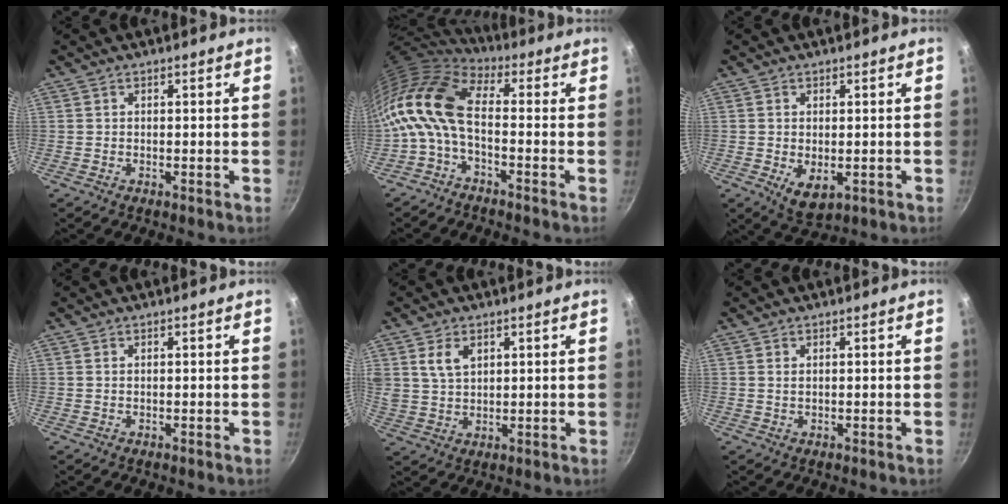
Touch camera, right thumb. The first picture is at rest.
{"total": 11.0, "force": [-1.3, 5.3, 9.5], "torque": [-0.191, 0.026, -0.041]}
{"total": 5.1, "force": [-0.8, 3.0, 4.0], "torque": [-0.063, -0.018, -0.004]}
{"total": 0.0}
{"total": 5.6, "force": [2.4, 3.7, 3.5], "torque": [-0.055, -0.009, 0.051]}
{"total": 0.8, "force": [0.3, 0.5, 0.6], "torque": [-0.013, 0.000, 0.006]}